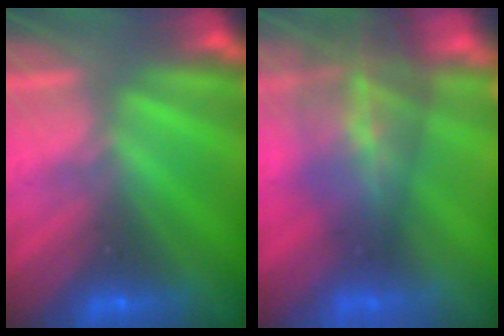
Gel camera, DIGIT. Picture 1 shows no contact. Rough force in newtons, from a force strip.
{"total": 7.4}